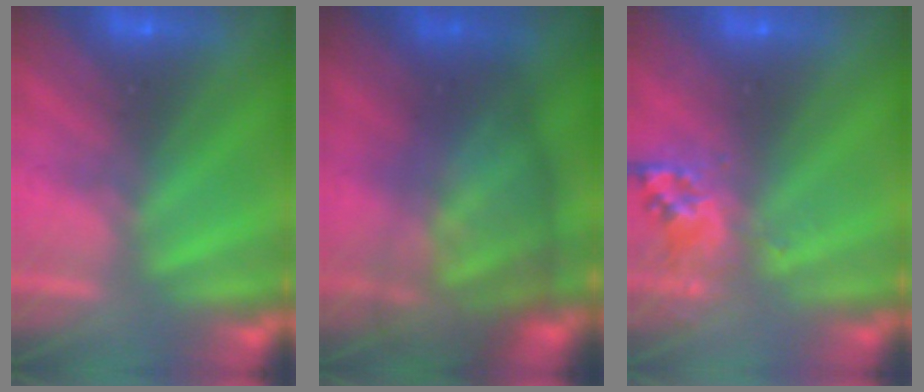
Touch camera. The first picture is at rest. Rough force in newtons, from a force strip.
{"total": 11.6}
{"total": 2.7}